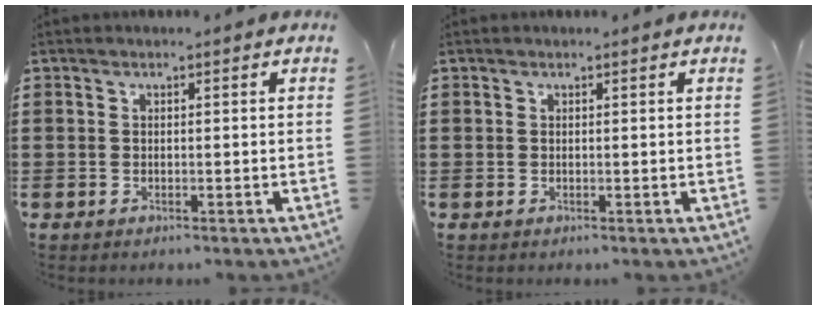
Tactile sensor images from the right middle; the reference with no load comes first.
{"total": 0.0}